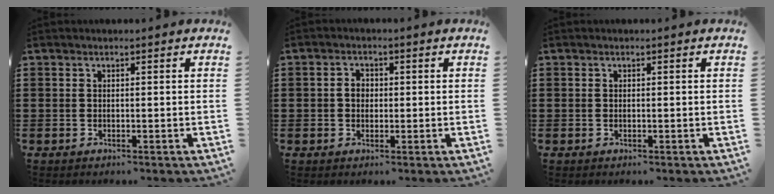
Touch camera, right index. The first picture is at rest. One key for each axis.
{"total": 2.2, "fx": 0.0, "fy": 1.8, "fz": 1.3, "tx": -0.028, "ty": 0.009, "tz": -0.001}
{"total": 0.0}